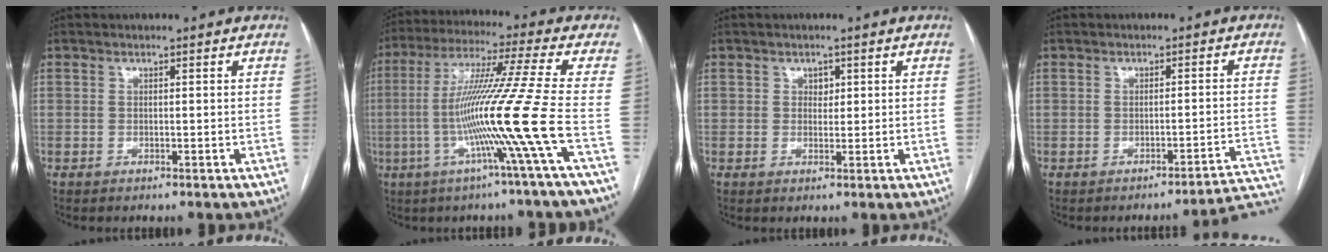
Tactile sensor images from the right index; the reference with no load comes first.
{"total": 16.3, "force": [-4.5, -3.8, 15.2], "torque": [-0.284, -0.016, -0.091]}
{"total": 1.6, "force": [0.5, 1.3, 0.8], "torque": [-0.008, 0.001, 0.007]}
{"total": 7.2, "force": [-6.8, 0.0, 2.3], "torque": [0.003, 0.023, -0.078]}